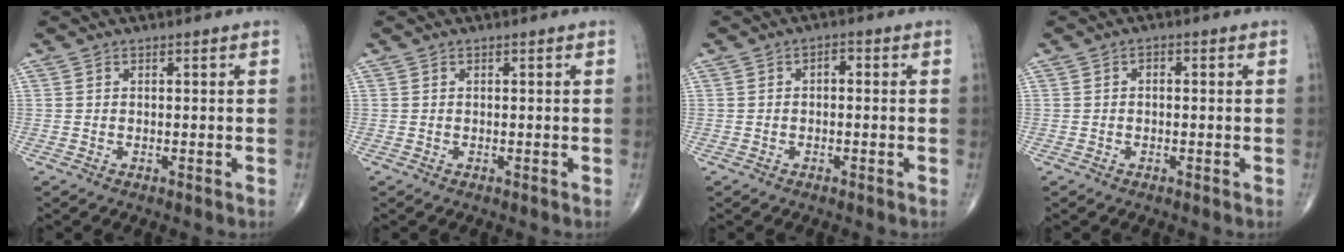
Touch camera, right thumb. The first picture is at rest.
{"total": 0.0}
{"total": 1.6, "force": [-0.1, 1.0, 1.2], "torque": [-0.013, 0.008, -0.008]}
{"total": 1.0, "force": [0.0, 0.6, 0.8], "torque": [-0.008, 0.005, -0.006]}